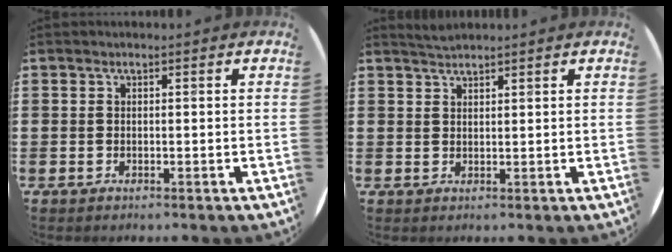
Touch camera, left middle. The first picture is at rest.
{"total": 1.6, "force": [1.5, 0.0, 0.2], "torque": [-0.006, 0.001, 0.029]}